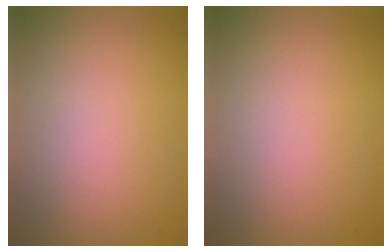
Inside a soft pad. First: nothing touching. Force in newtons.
{"total": 0.0}